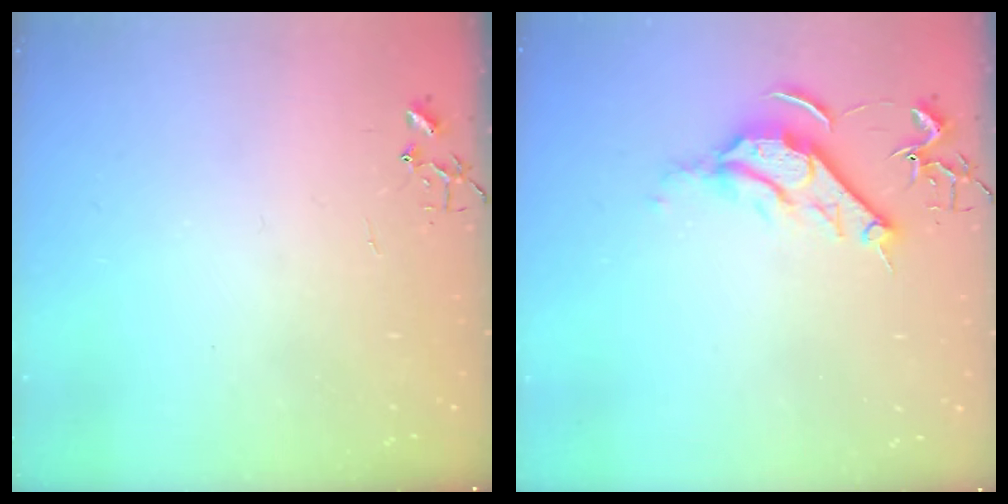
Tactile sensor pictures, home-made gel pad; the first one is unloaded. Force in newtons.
{"total": 10.1, "press": 10.0, "slide": 1.1}